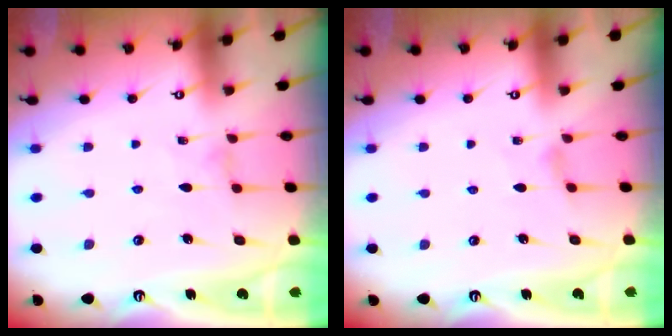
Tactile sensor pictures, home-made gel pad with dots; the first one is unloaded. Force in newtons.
{"total": 1.9, "press": 1.9, "slide": 0.4}